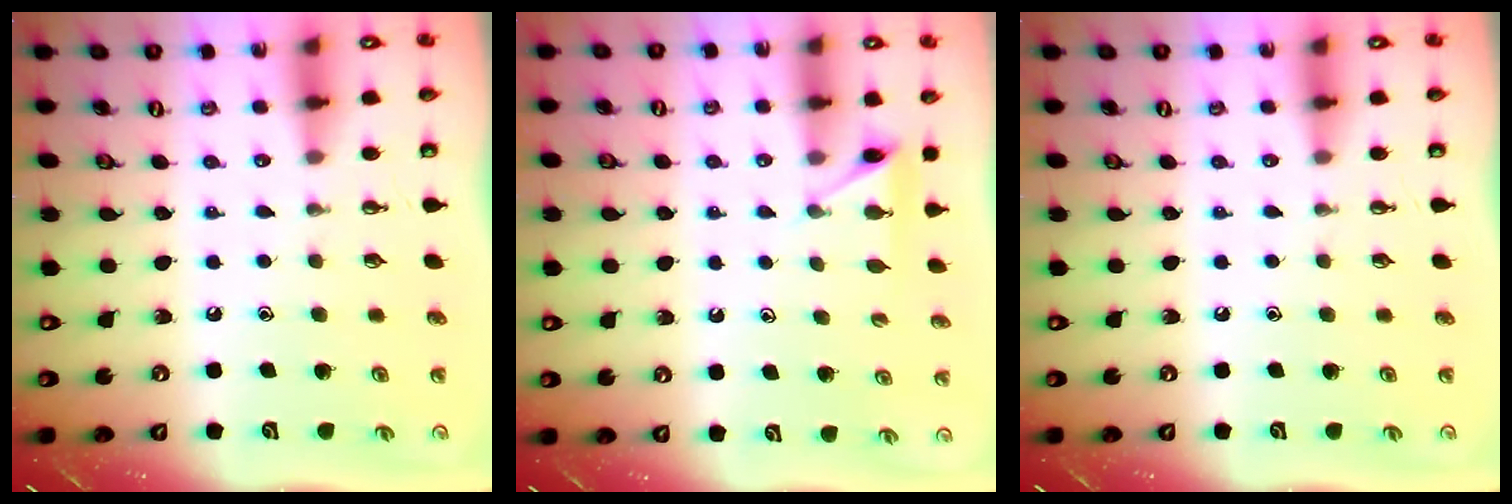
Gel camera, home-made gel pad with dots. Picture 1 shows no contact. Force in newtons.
{"total": 3.7, "press": 3.7, "slide": 0.3}
{"total": 0.0}